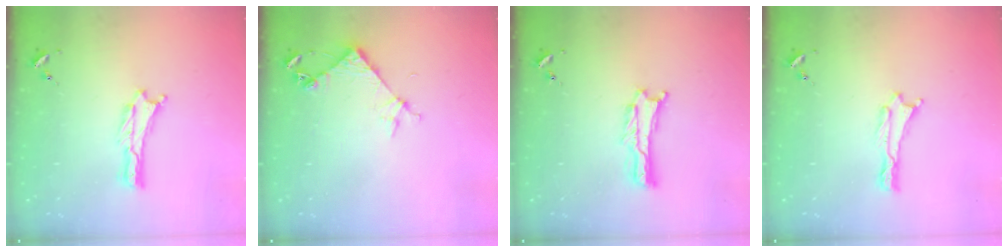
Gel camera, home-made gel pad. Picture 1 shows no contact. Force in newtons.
{"total": 4.6, "press": 4.6, "slide": 0.3}
{"total": 0.8, "press": 0.8, "slide": 0.2}
{"total": 0.0}